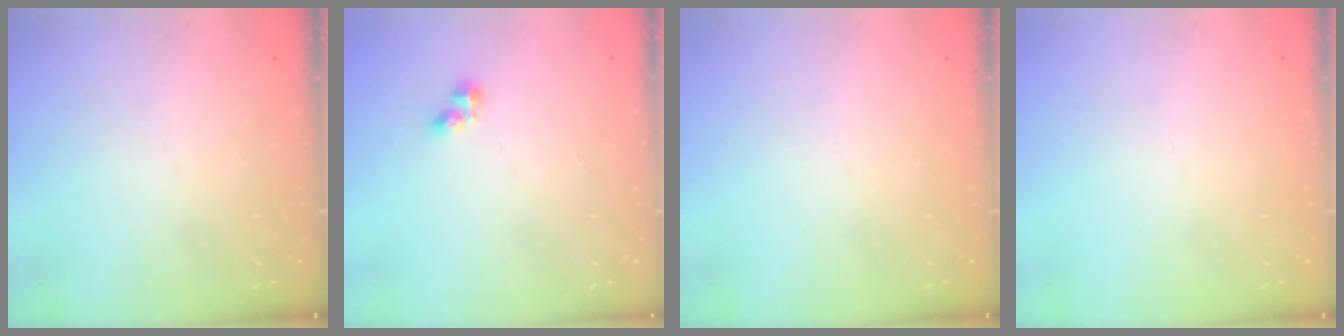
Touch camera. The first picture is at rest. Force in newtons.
{"total": 4.1, "press": 4.1, "slide": 0.6}
{"total": 0.0}
{"total": 0.0}